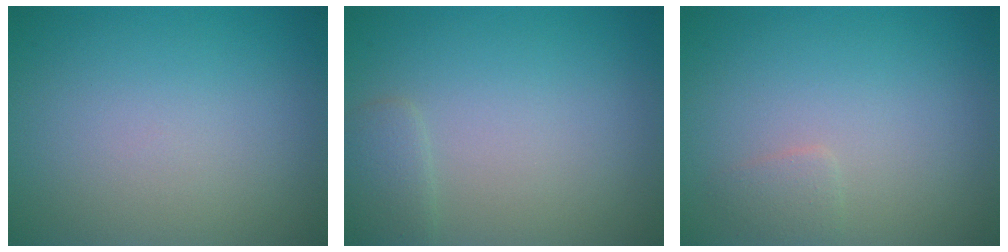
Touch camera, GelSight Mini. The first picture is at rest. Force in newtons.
{"total": 1.4, "press": 1.4, "slide": 0.1}
{"total": 1.0, "press": 1.0, "slide": 0.0}